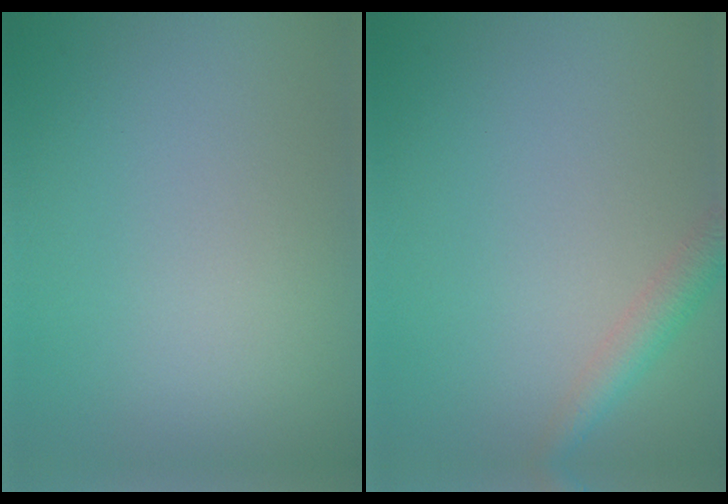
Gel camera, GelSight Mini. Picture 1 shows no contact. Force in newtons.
{"total": 2.4, "press": 2.4, "slide": 0.1}